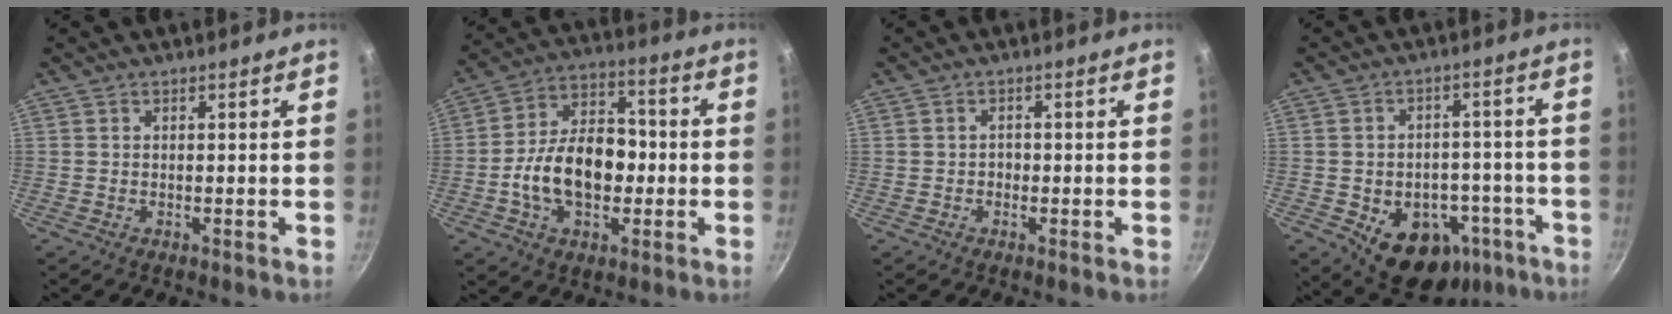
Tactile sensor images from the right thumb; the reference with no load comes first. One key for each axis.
{"total": 15.9, "fx": -2.5, "fy": 10.4, "fz": 11.8, "tx": -0.163, "ty": 0.038, "tz": -0.053}
{"total": 1.2, "fx": -0.4, "fy": 1.0, "fz": 0.5, "tx": -0.005, "ty": 0.004, "tz": -0.007}
{"total": 16.5, "fx": -7.3, "fy": 11.6, "fz": 9.2, "tx": -0.087, "ty": 0.038, "tz": -0.083}